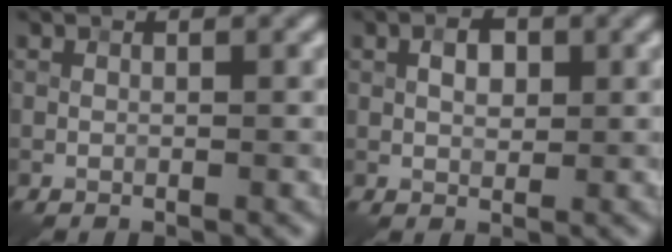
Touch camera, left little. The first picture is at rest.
{"total": 2.0, "force": [0.4, 1.3, 1.5], "torque": [-0.025, 0.003, 0.005]}